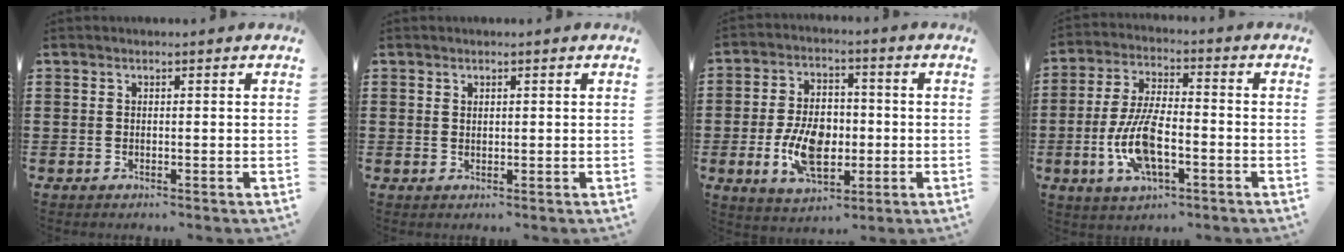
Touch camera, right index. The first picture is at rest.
{"total": 0.7, "force": [0.5, 0.3, 0.2], "torque": [-0.005, 0.000, 0.011]}
{"total": 9.9, "force": [-1.9, 5.9, 7.8], "torque": [-0.153, -0.002, -0.036]}
{"total": 10.3, "force": [-2.9, 3.9, 9.0], "torque": [-0.204, -0.013, -0.057]}